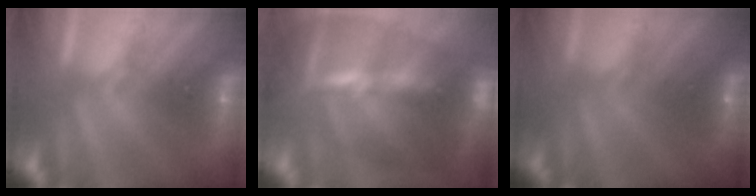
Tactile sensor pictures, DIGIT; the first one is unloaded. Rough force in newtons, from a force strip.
{"total": 11.6}
{"total": 1.9}